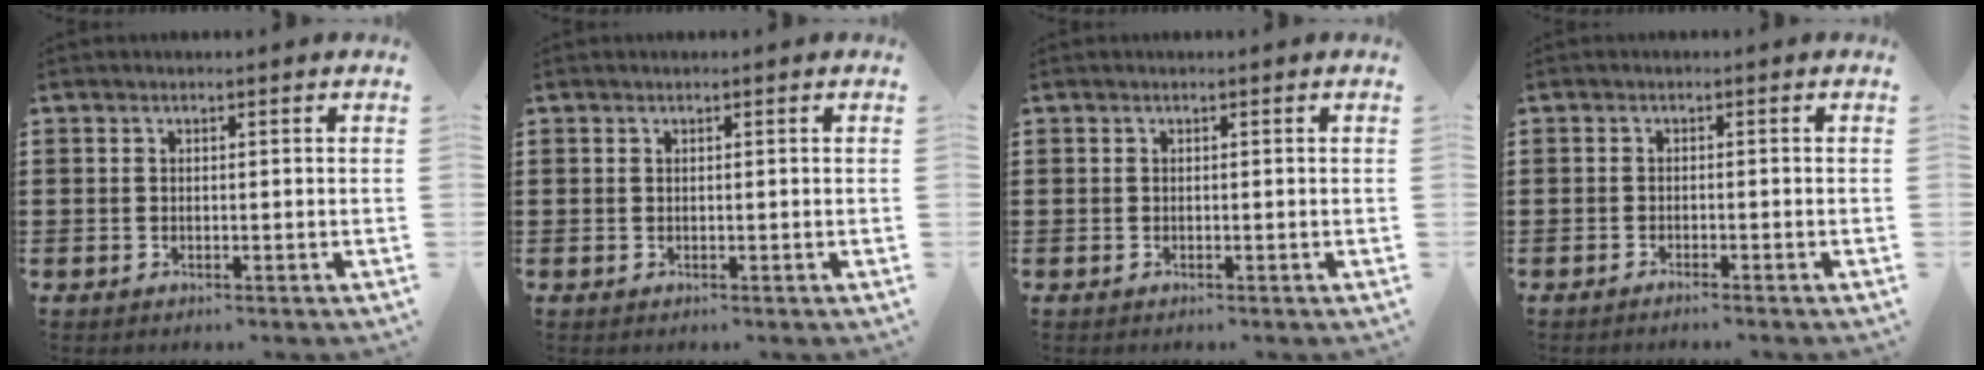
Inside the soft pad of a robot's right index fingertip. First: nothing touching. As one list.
[{"total": 0.0}, {"total": 0.0}, {"total": 1.1, "force": [-1.0, -0.2, 0.2], "torque": [-0.004, -0.003, -0.020]}]